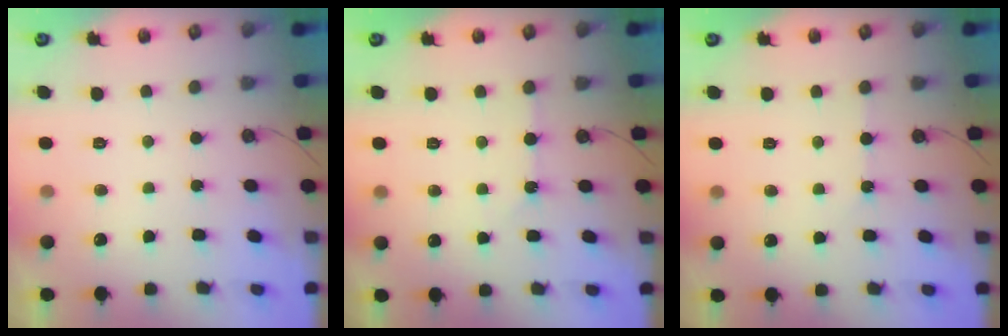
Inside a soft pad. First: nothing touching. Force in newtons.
{"total": 2.3, "press": 2.3, "slide": 0.4}
{"total": 1.3, "press": 1.2, "slide": 0.3}